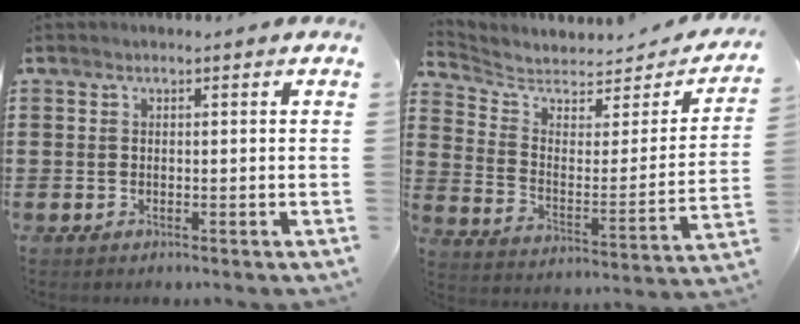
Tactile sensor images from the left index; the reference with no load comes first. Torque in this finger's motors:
{"motor_torque": [1.09, -1.05, 0.04, 0.01]}